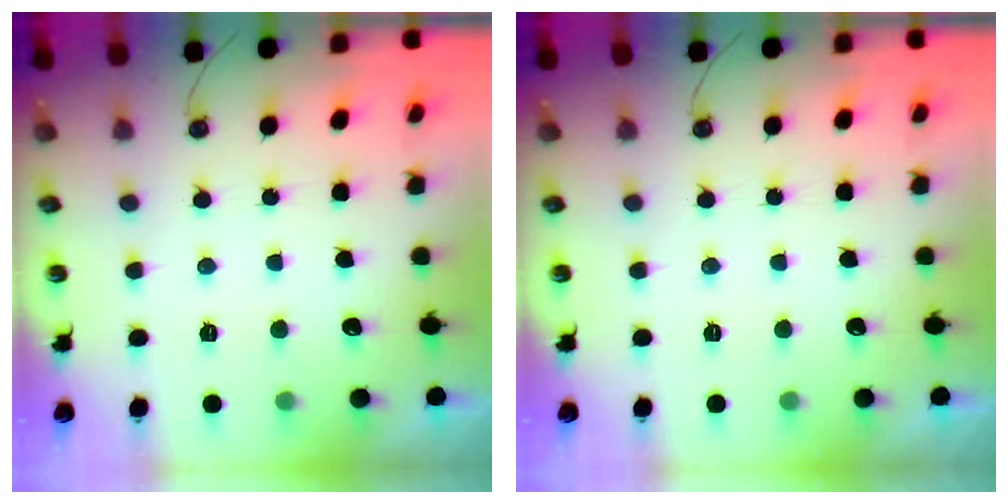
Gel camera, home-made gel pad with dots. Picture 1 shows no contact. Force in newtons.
{"total": 0.0}